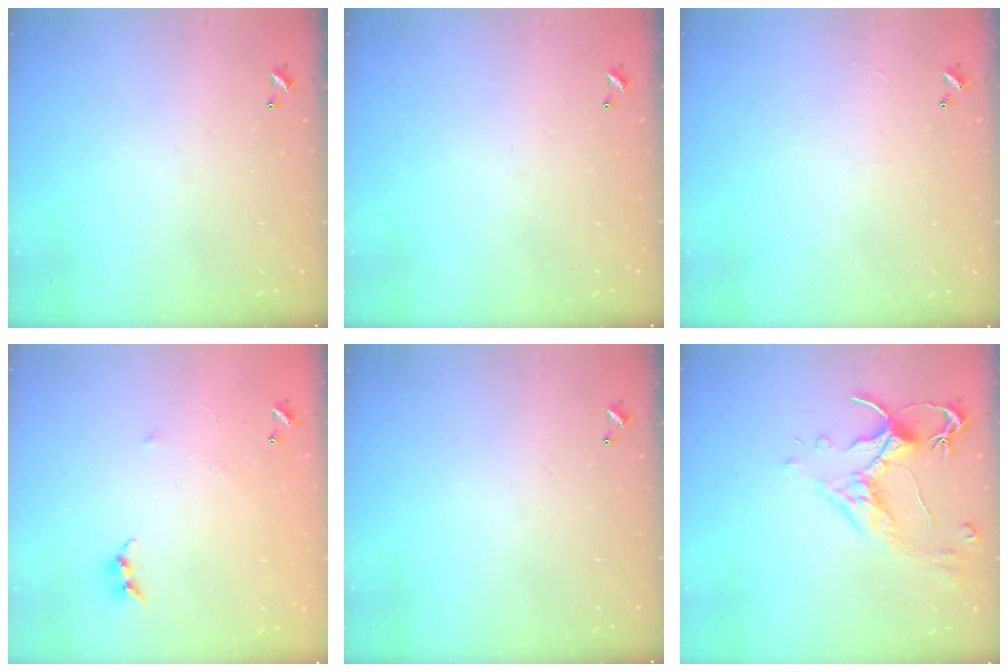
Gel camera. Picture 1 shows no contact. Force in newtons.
{"total": 0.0}
{"total": 1.3, "press": 1.3, "slide": 0.4}
{"total": 6.1, "press": 6.1, "slide": 0.4}
{"total": 0.0}
{"total": 2.5, "press": 2.2, "slide": 1.3}